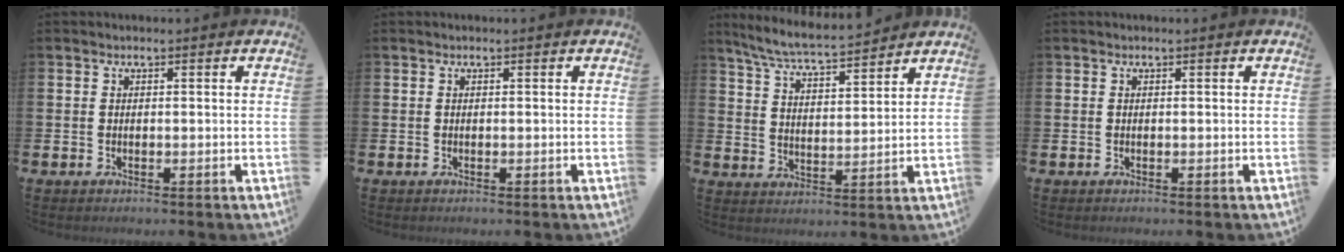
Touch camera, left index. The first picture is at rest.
{"total": 0.0}
{"total": 6.6, "force": [6.3, 0.2, 2.0], "torque": [-0.067, -0.036, 0.112]}
{"total": 0.0}